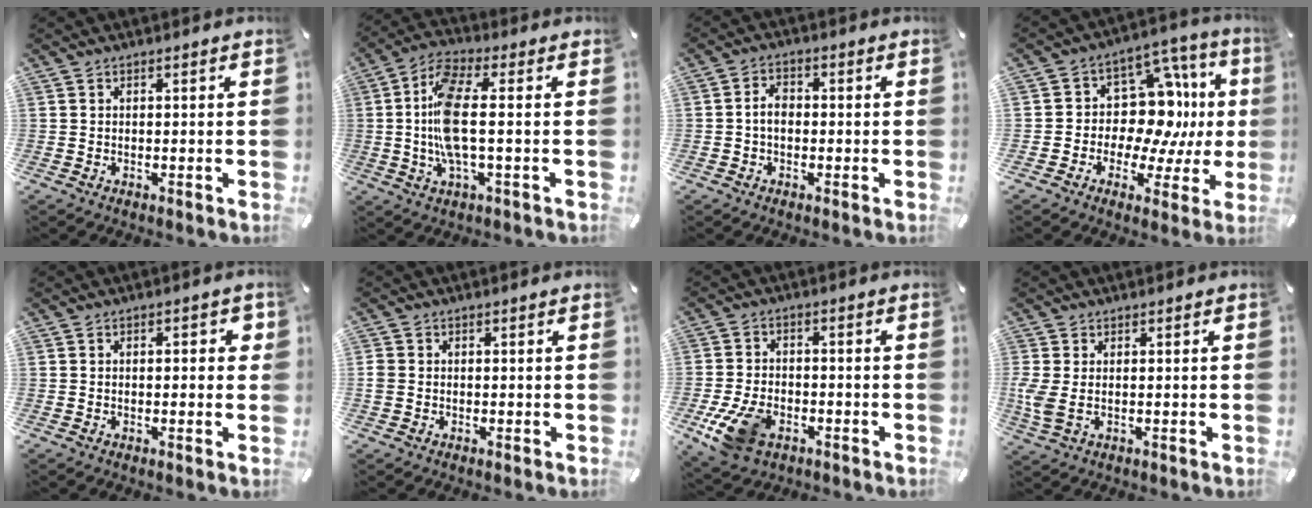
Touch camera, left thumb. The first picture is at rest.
{"total": 11.7, "force": [-0.3, 3.7, 11.1], "torque": [-0.239, -0.015, -0.010]}
{"total": 3.9, "force": [-0.6, 2.6, 2.8], "torque": [-0.059, 0.006, -0.014]}
{"total": 13.8, "force": [2.8, 10.6, 8.3], "torque": [-0.110, -0.040, 0.057]}
{"total": 2.9, "force": [-0.1, 1.3, 2.6], "torque": [-0.030, 0.003, -0.007]}
{"total": 1.7, "force": [-0.2, 1.5, 0.7], "torque": [-0.013, 0.006, -0.005]}
{"total": 10.5, "force": [-4.9, 6.6, 6.6], "torque": [-0.146, 0.012, -0.086]}
{"total": 4.4, "force": [0.2, 2.1, 3.9], "torque": [-0.100, -0.007, 0.001]}